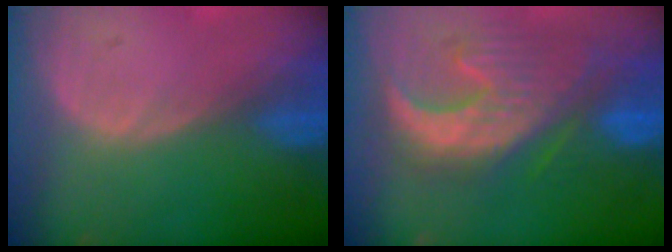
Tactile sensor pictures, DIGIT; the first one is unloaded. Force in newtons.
{"total": 11.1, "press": 10.7, "slide": 2.9}